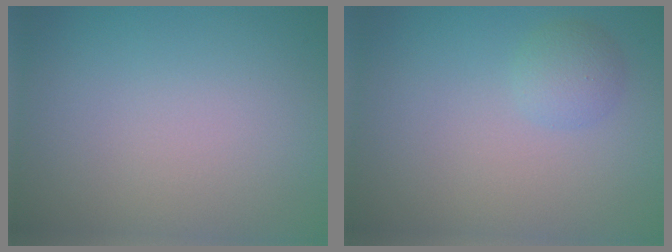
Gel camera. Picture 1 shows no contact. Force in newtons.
{"total": 1.7, "press": 1.7, "slide": 0.1}